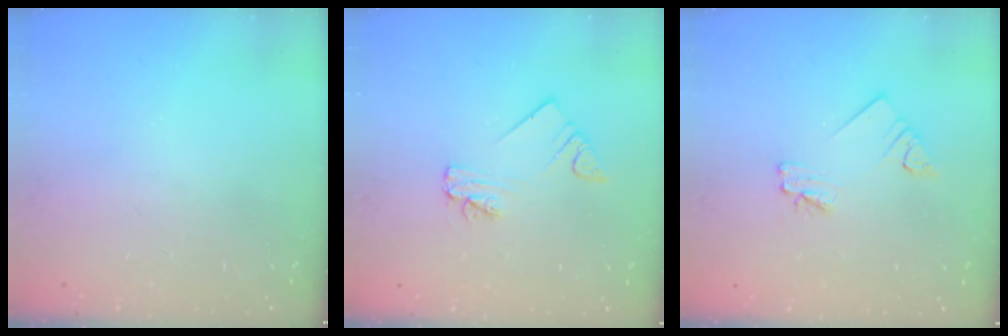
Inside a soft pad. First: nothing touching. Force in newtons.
{"total": 1.9, "press": 1.9, "slide": 0.2}
{"total": 2.5, "press": 2.5, "slide": 0.2}